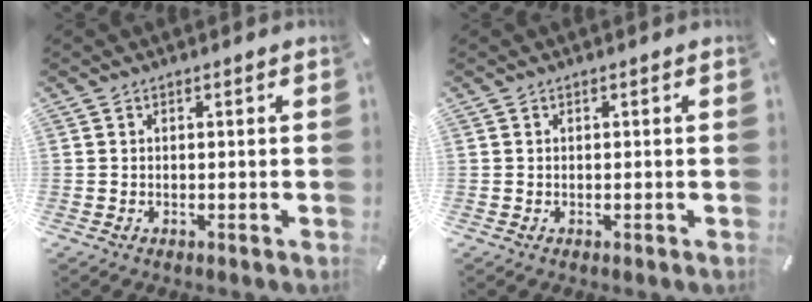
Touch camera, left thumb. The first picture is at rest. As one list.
[{"total": 0.0}]